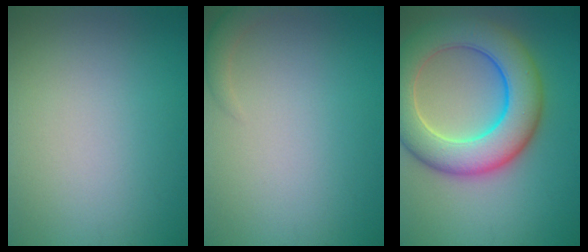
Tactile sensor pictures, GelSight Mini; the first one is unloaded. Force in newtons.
{"total": 1.4, "press": 1.4, "slide": 0.2}
{"total": 10.3, "press": 10.3, "slide": 0.6}